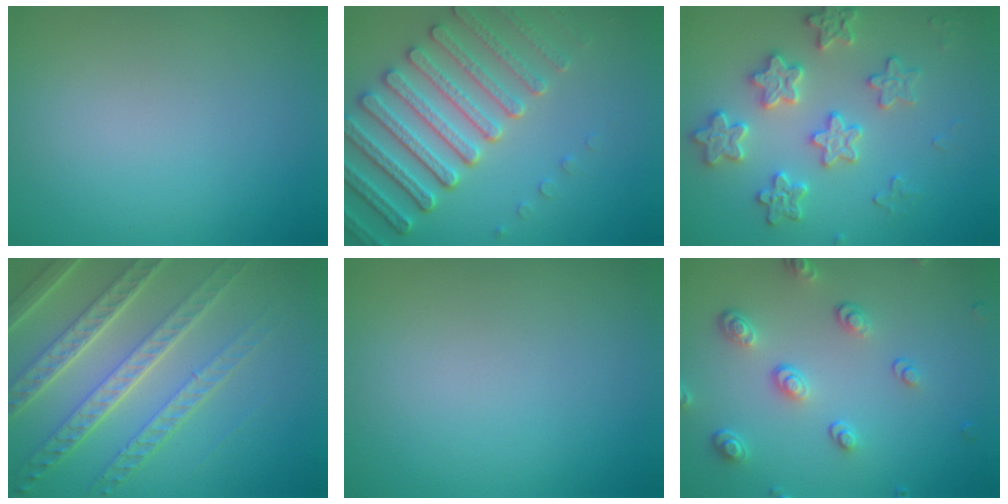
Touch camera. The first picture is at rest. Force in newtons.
{"total": 6.4, "press": 5.4, "slide": 3.3}
{"total": 3.8, "press": 3.8, "slide": 0.3}
{"total": 7.8, "press": 5.4, "slide": 5.6}
{"total": 0.0}
{"total": 3.6, "press": 2.7, "slide": 2.4}